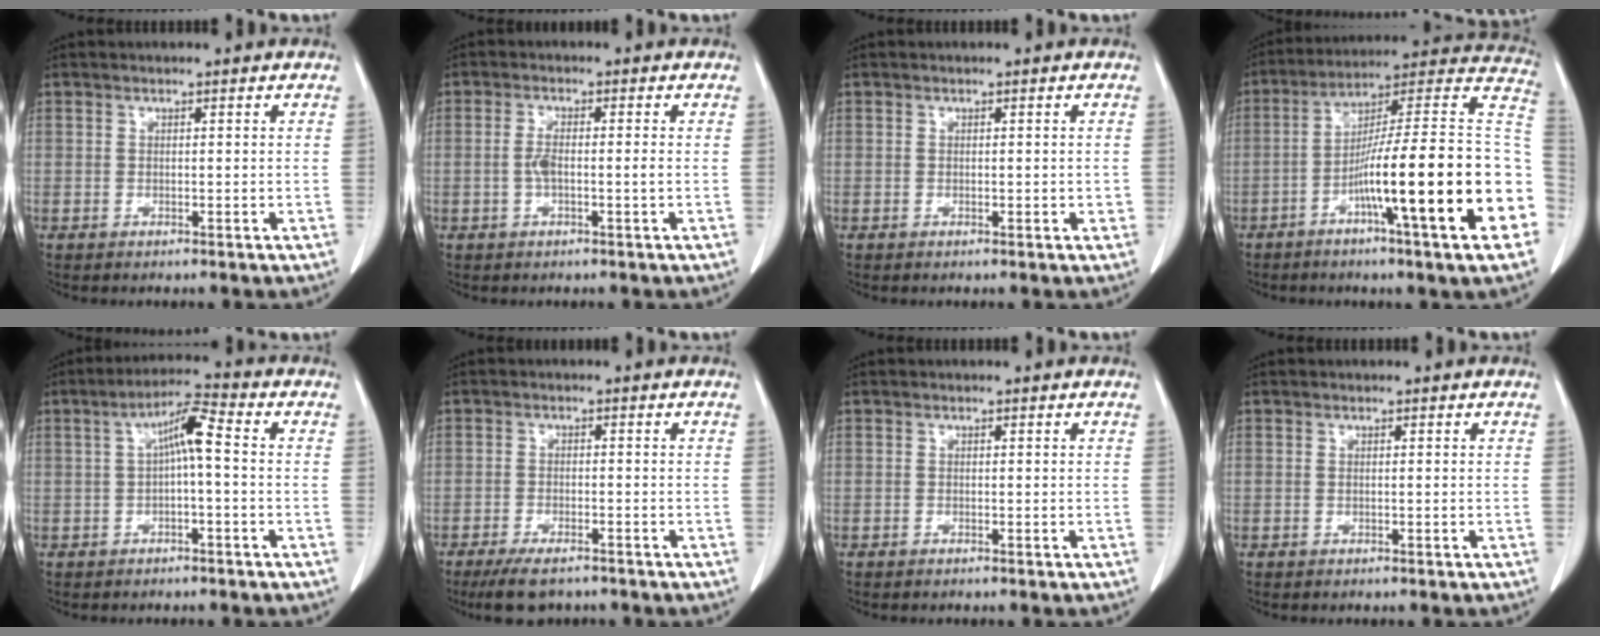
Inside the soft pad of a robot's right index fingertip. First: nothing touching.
{"total": 2.9, "force": [-0.4, 0.3, 2.9], "torque": [-0.056, 0.004, -0.007]}
{"total": 1.1, "force": [0.0, 0.7, 0.9], "torque": [-0.007, 0.002, 0.003]}
{"total": 24.6, "force": [-7.0, 0.9, 23.6], "torque": [-0.260, 0.014, -0.112]}
{"total": 5.8, "force": [0.2, 0.7, 5.8], "torque": [-0.100, 0.023, 0.004]}
{"total": 6.2, "force": [-5.0, 1.8, 3.2], "torque": [-0.055, -0.009, -0.080]}
{"total": 0.0}
{"total": 0.0}